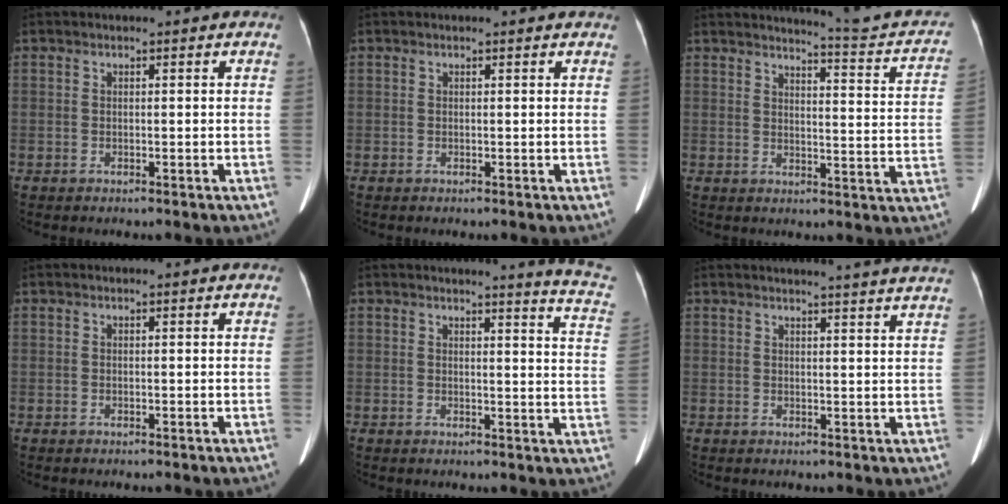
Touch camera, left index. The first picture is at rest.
{"total": 1.1, "force": [1.1, 0.1, 0.2], "torque": [-0.011, 0.000, 0.005]}
{"total": 12.4, "force": [11.8, 0.1, 3.7], "torque": [-0.038, -0.058, 0.121]}
{"total": 0.0}
{"total": 9.4, "force": [9.0, -1.3, 2.1], "torque": [-0.023, -0.085, 0.074]}
{"total": 13.0, "force": [12.3, -1.1, 4.2], "torque": [-0.057, -0.043, 0.125]}